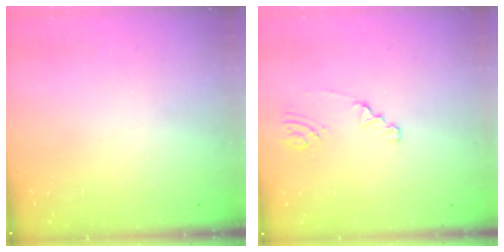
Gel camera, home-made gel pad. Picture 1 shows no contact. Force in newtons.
{"total": 1.5, "press": 1.5, "slide": 0.1}